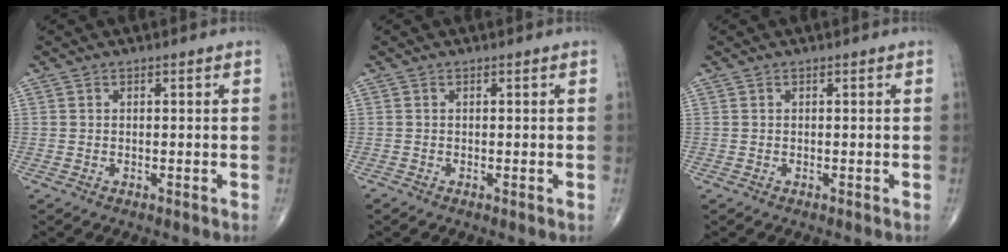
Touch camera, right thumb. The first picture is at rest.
{"total": 0.0}
{"total": 0.0}